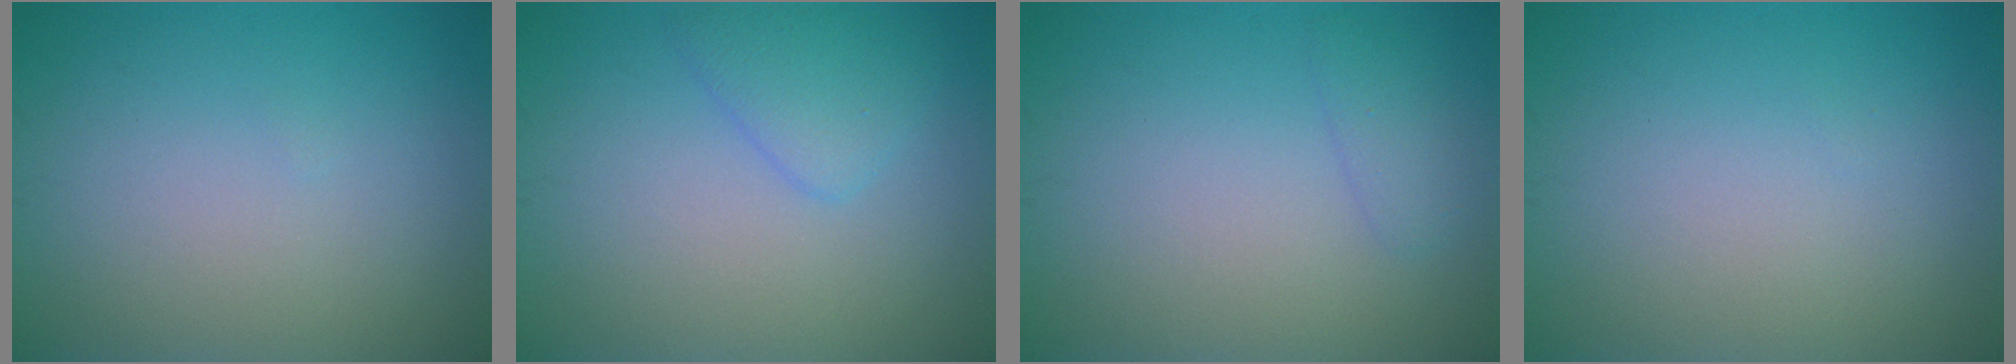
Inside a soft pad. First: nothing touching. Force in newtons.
{"total": 2.3, "press": 2.3, "slide": 0.2}
{"total": 1.3, "press": 1.3, "slide": 0.1}
{"total": 0.0}